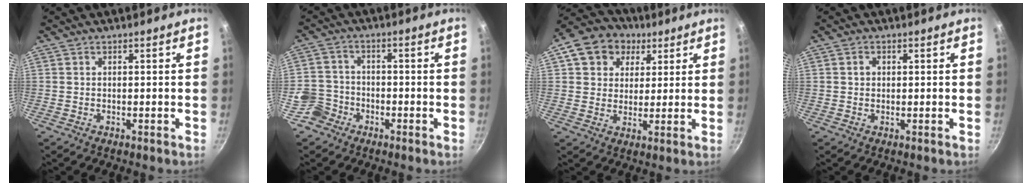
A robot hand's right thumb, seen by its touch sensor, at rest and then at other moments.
{"total": 5.3, "force": [-3.1, 4.2, 0.5], "torque": [0.016, 0.038, -0.064]}
{"total": 11.9, "force": [5.1, 9.4, 5.2], "torque": [-0.068, 0.005, 0.075]}
{"total": 1.5, "force": [0.2, 1.3, 0.8], "torque": [-0.007, 0.004, 0.002]}